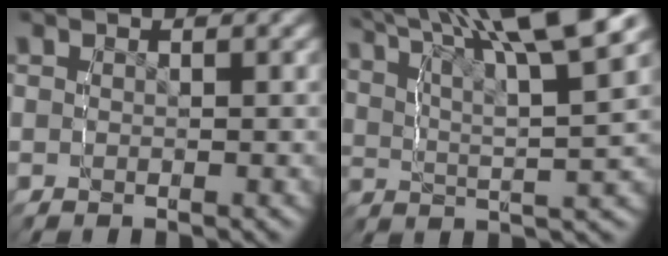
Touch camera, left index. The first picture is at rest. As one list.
[{"total": 9.6, "force": [5.5, 3.0, 7.3], "torque": [-0.099, 0.011, 0.082]}]